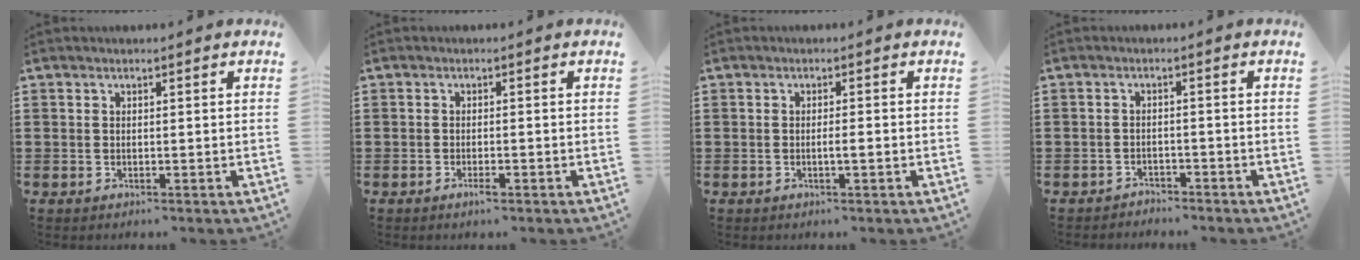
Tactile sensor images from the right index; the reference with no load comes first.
{"total": 1.5, "force": [-0.9, 0.2, 1.2], "torque": [-0.022, -0.003, -0.015]}
{"total": 1.3, "force": [-0.4, 0.0, 1.2], "torque": [-0.021, -0.002, -0.008]}
{"total": 1.9, "force": [-1.9, 0.3, -0.2], "torque": [-0.005, 0.002, -0.043]}